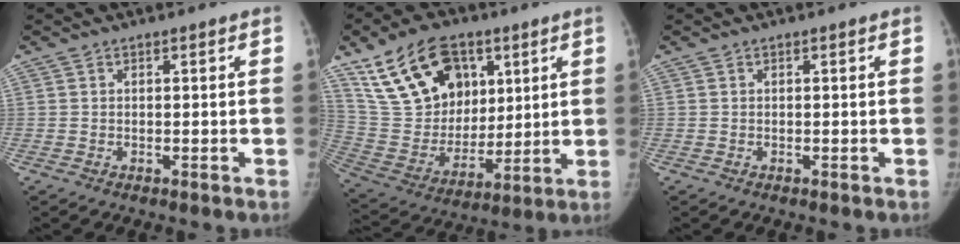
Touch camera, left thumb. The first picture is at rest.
{"total": 21.6, "force": [10.8, 14.1, 12.3], "torque": [-0.187, -0.034, 0.202]}
{"total": 0.0}